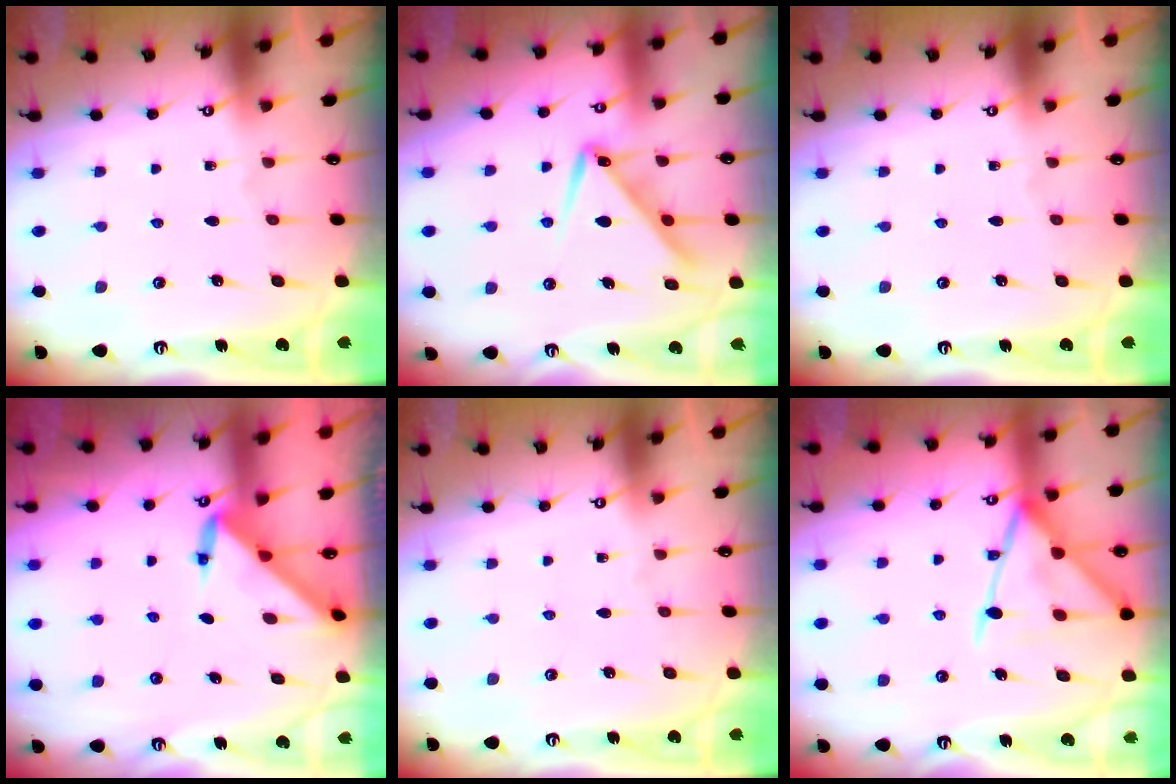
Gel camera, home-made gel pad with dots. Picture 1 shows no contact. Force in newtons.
{"total": 10.3, "press": 10.3, "slide": 0.4}
{"total": 0.0}
{"total": 5.0, "press": 4.9, "slide": 0.4}
{"total": 0.0}
{"total": 16.9, "press": 16.8, "slide": 1.4}